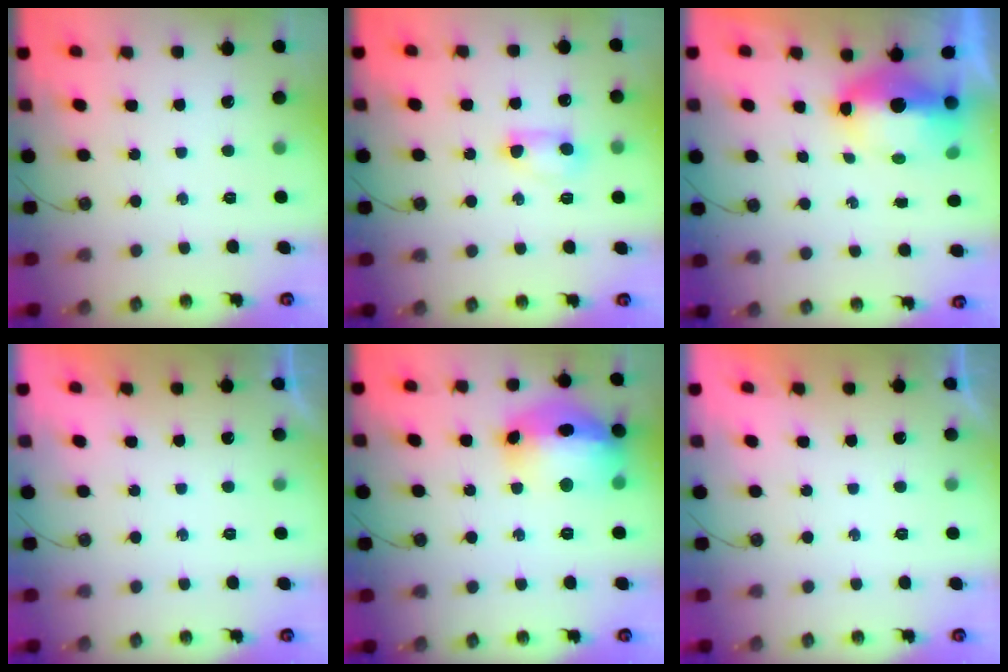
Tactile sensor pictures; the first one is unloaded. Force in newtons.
{"total": 5.4, "press": 5.3, "slide": 1.1}
{"total": 13.4, "press": 10.3, "slide": 8.6}
{"total": 0.0}
{"total": 18.9, "press": 18.8, "slide": 1.7}
{"total": 0.0}